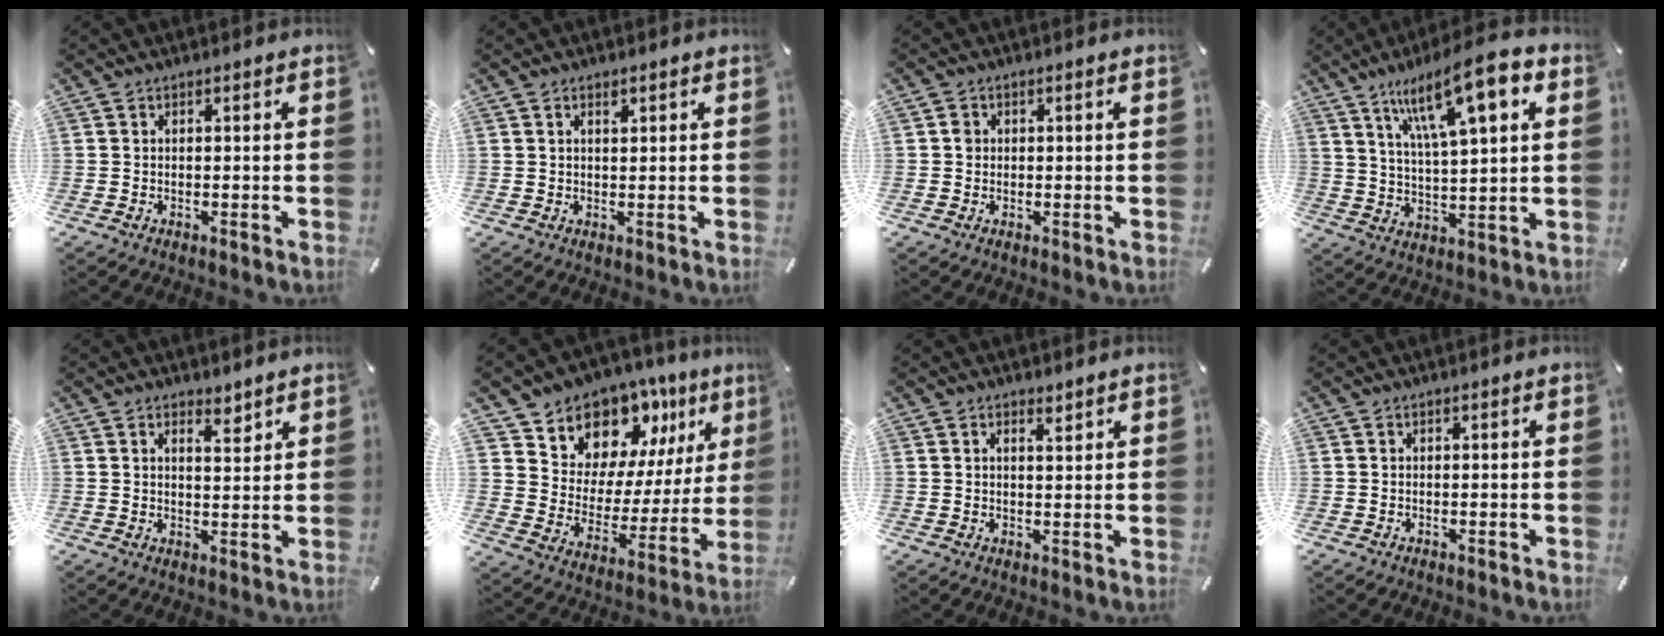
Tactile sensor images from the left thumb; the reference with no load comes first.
{"total": 1.4, "force": [0.7, 0.7, 1.0], "torque": [-0.022, 0.001, 0.013]}
{"total": 1.2, "force": [0.1, 1.0, 0.6], "torque": [-0.012, 0.007, 0.000]}
{"total": 16.6, "force": [9.3, 5.1, 12.8], "torque": [-0.211, -0.033, 0.150]}
{"total": 3.7, "force": [3.1, 1.5, 1.3], "torque": [-0.007, -0.020, 0.052]}
{"total": 12.0, "force": [9.8, 7.1, 0.5], "torque": [-0.015, -0.111, 0.174]}
{"total": 1.7, "force": [1.4, 0.6, 0.8], "torque": [-0.008, -0.004, 0.025]}
{"total": 0.0}